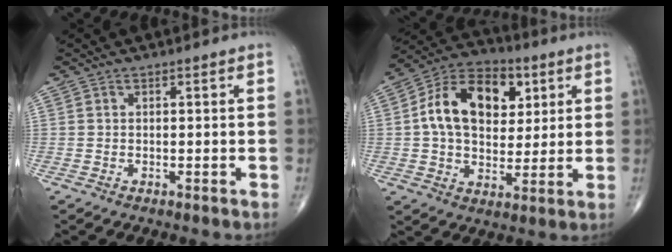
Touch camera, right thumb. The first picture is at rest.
{"total": 17.3, "force": [4.2, 11.4, 12.2], "torque": [-0.174, 0.006, 0.065]}